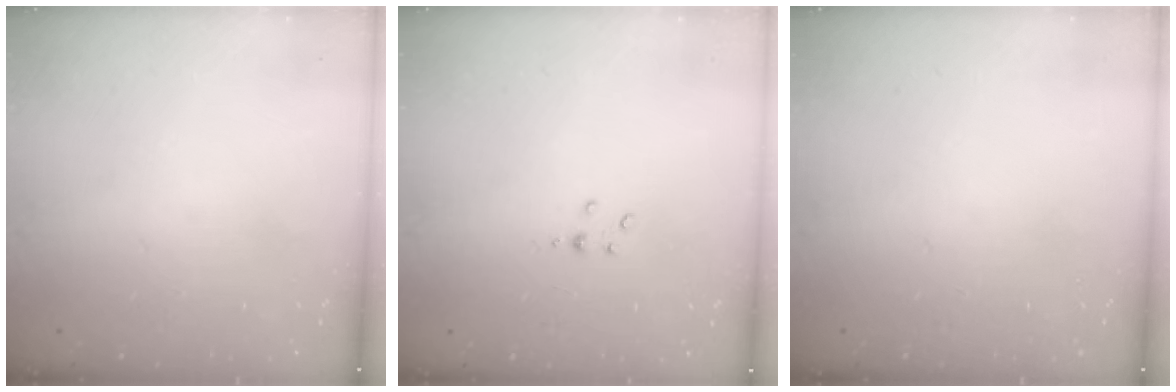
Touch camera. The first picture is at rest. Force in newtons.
{"total": 2.8, "press": 2.8, "slide": 0.3}
{"total": 0.0}